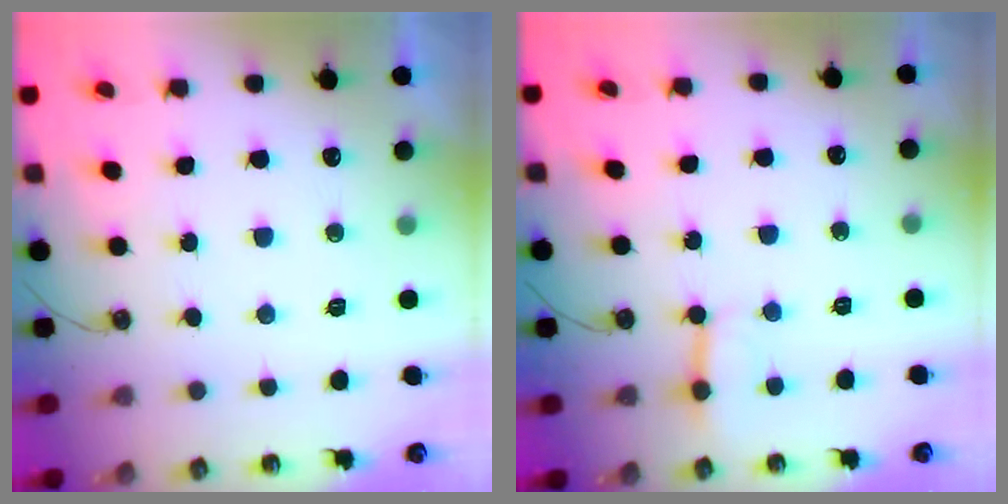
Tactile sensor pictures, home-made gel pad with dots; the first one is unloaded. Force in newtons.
{"total": 2.9, "press": 2.8, "slide": 0.5}